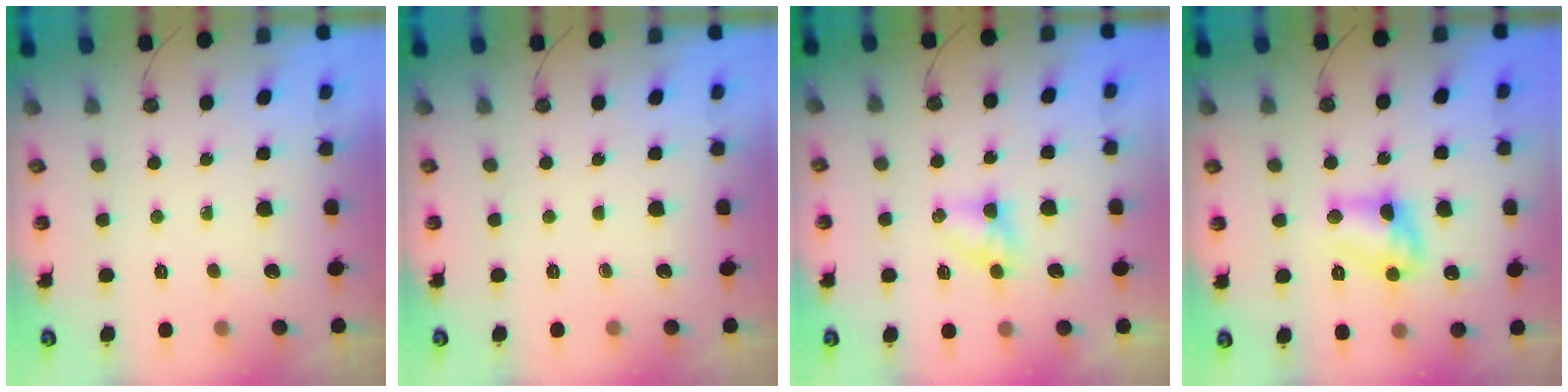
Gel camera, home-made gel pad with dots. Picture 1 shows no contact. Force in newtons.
{"total": 0.0}
{"total": 4.5, "press": 4.1, "slide": 2.0}
{"total": 11.3, "press": 11.3, "slide": 0.9}